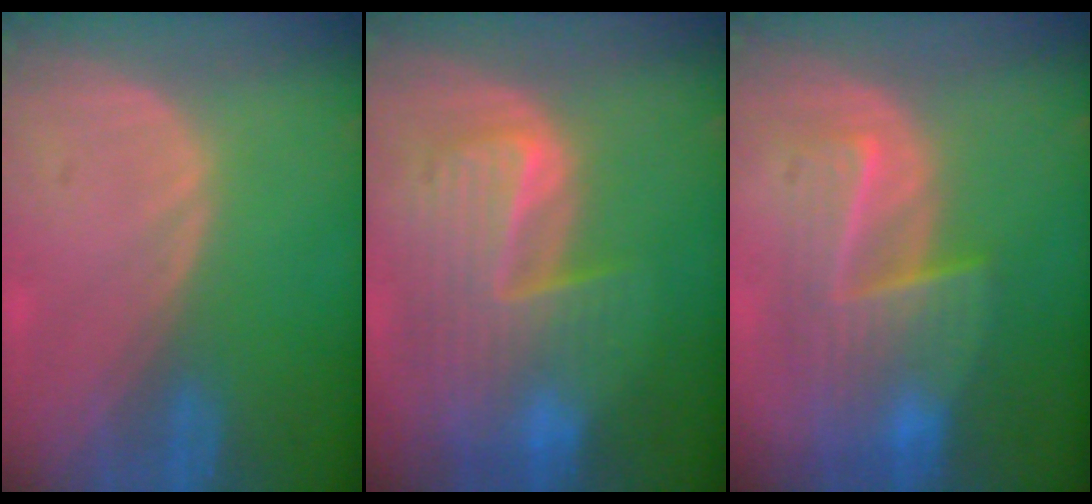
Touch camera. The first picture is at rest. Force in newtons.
{"total": 9.8, "press": 8.5, "slide": 4.9}
{"total": 7.3, "press": 7.3, "slide": 0.8}